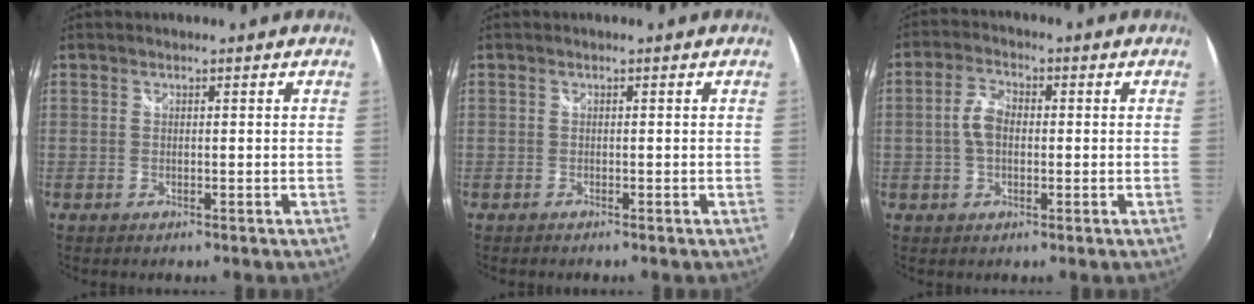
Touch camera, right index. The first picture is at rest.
{"total": 0.0}
{"total": 5.1, "force": [-0.2, 3.3, 3.9], "torque": [-0.080, 0.013, -0.003]}